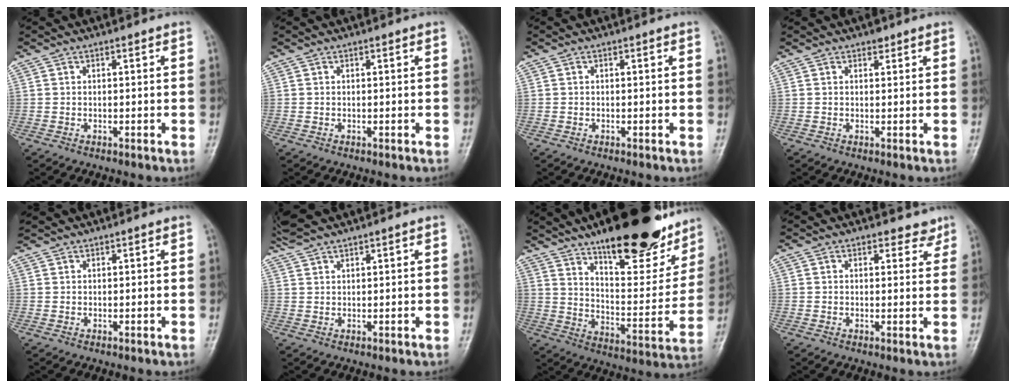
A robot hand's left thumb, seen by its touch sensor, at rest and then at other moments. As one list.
[{"total": 0.0}, {"total": 0.0}, {"total": 1.4, "force": [1.1, 0.7, 0.5], "torque": [0.001, -0.006, 0.013]}, {"total": 2.0, "force": [1.9, 0.3, 0.5], "torque": [-0.009, 0.016, 0.039]}, {"total": 4.9, "force": [4.4, 0.0, 2.0], "torque": [-0.044, 0.020, 0.092]}, {"total": 27.7, "force": [19.0, 9.3, 18.0], "torque": [-0.219, -0.076, 0.283]}, {"total": 3.0, "force": [2.5, 1.4, 0.9], "torque": [0.018, -0.011, 0.027]}]